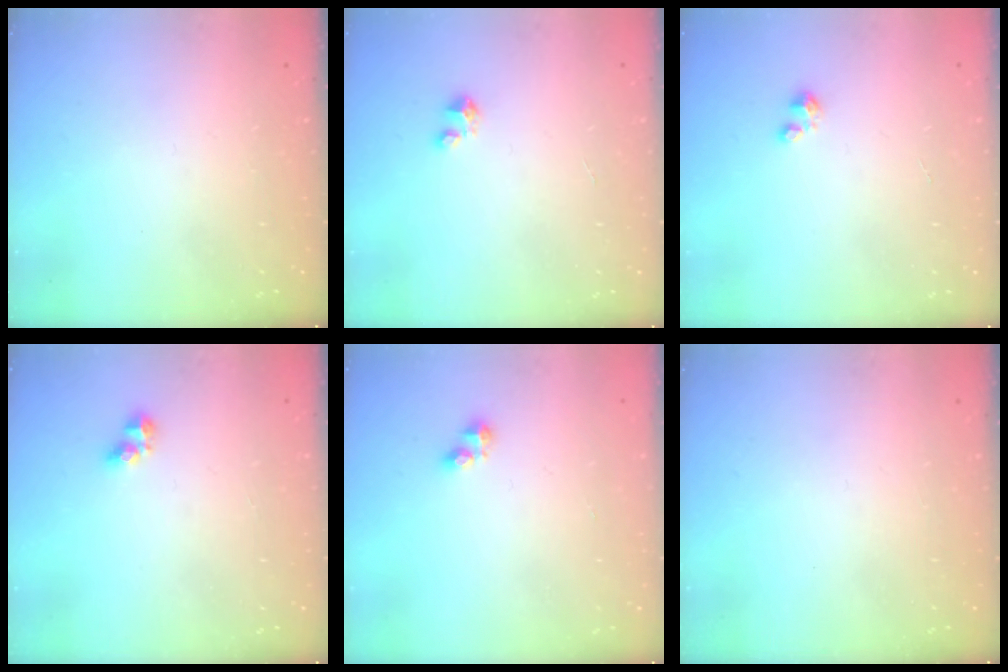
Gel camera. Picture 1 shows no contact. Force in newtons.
{"total": 2.1, "press": 2.1, "slide": 0.1}
{"total": 1.6, "press": 1.6, "slide": 0.2}
{"total": 3.6, "press": 3.4, "slide": 1.1}
{"total": 2.9, "press": 2.8, "slide": 0.4}
{"total": 0.0}